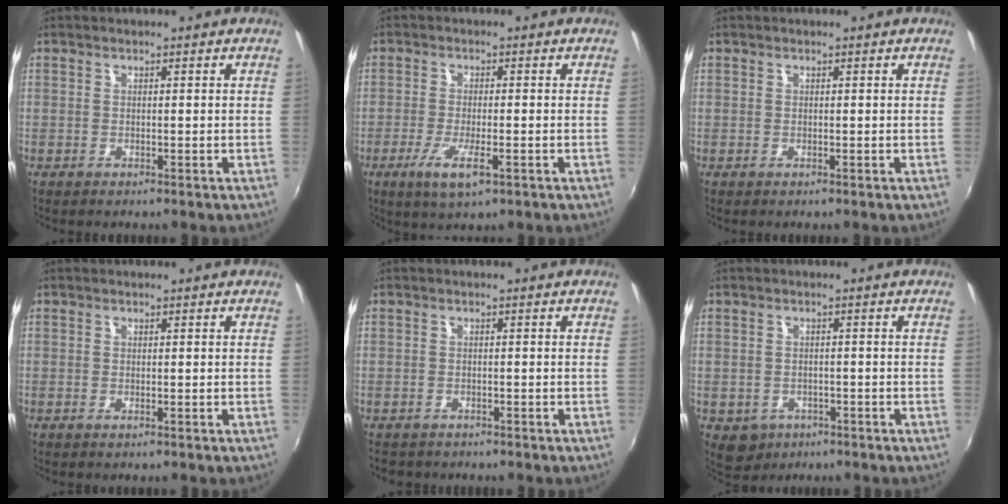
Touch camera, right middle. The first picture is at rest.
{"total": 6.3, "force": [-3.0, 1.4, 5.4], "torque": [-0.115, -0.018, -0.053]}
{"total": 0.0}
{"total": 0.0}
{"total": 2.3, "force": [-1.8, 1.3, 0.5], "torque": [-0.015, -0.009, -0.026]}
{"total": 4.5, "force": [-1.9, 3.7, 1.5], "torque": [-0.036, -0.005, -0.020]}